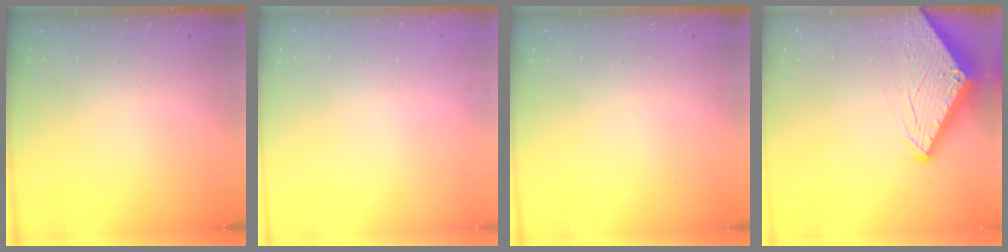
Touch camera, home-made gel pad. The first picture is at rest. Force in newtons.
{"total": 0.0}
{"total": 0.0}
{"total": 2.7, "press": 2.7, "slide": 0.1}